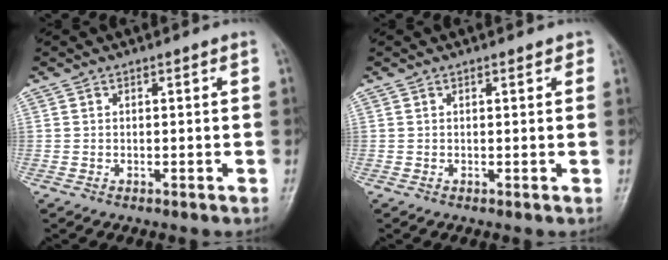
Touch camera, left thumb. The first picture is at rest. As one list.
[{"total": 1.4, "force": [0.8, 0.8, 0.8], "torque": [0.000, -0.002, 0.005]}]